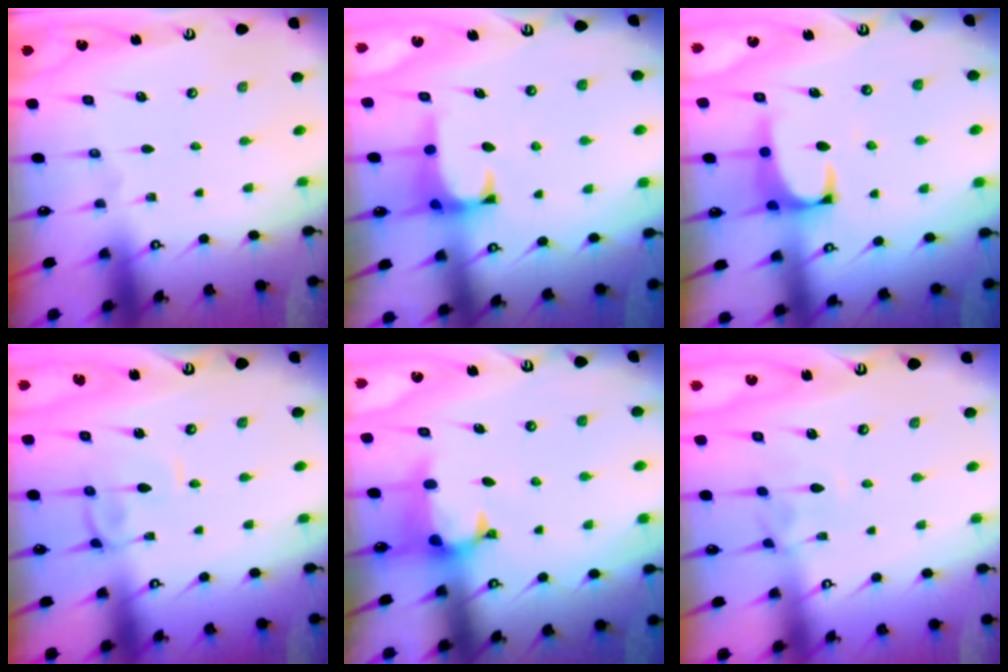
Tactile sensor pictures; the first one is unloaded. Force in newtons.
{"total": 0.8, "press": 0.1, "slide": 0.8}
{"total": 1.6, "press": 1.3, "slide": 0.9}
{"total": 1.3, "press": 1.2, "slide": 0.5}
{"total": 0.9, "press": 0.2, "slide": 0.9}
{"total": 2.6, "press": 2.5, "slide": 0.6}